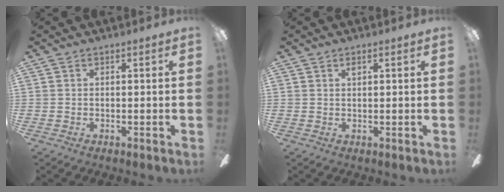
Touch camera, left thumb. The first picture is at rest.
{"total": 1.0, "force": [0.7, 0.2, 0.7], "torque": [-0.016, 0.001, 0.012]}